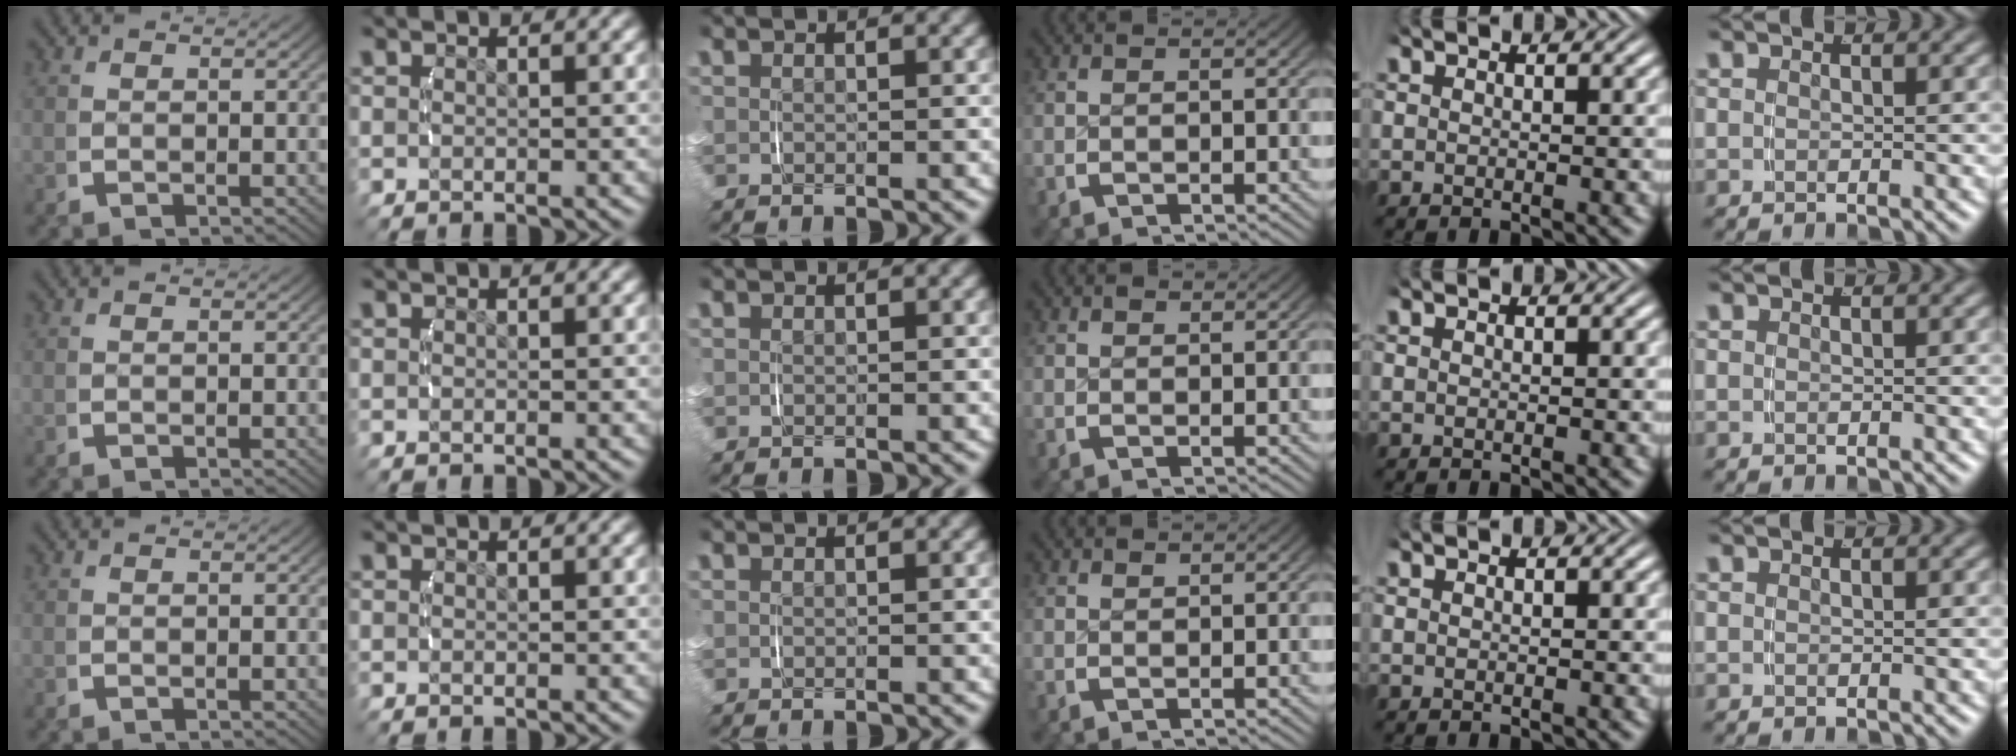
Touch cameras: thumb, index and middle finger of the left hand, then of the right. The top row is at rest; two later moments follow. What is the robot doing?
{"motion": "lift_and_place", "object": "small bumper sticker"}